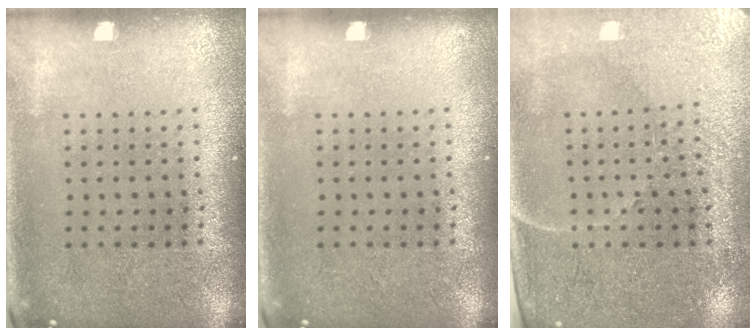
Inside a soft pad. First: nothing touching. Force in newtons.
{"total": 0.0}
{"total": 3.5, "press": 3.3, "slide": 1.1}